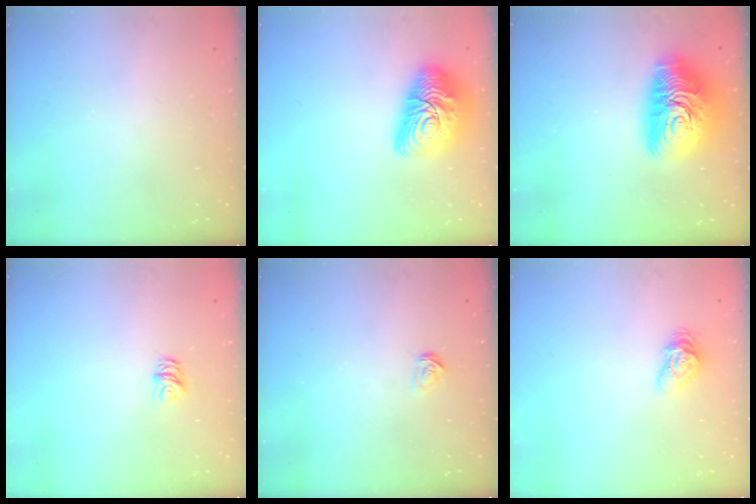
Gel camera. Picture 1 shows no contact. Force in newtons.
{"total": 14.7, "press": 14.6, "slide": 1.0}
{"total": 17.0, "press": 17.0, "slide": 1.1}
{"total": 5.0, "press": 5.0, "slide": 0.4}
{"total": 2.4, "press": 2.4, "slide": 0.2}
{"total": 6.6, "press": 6.6, "slide": 0.6}